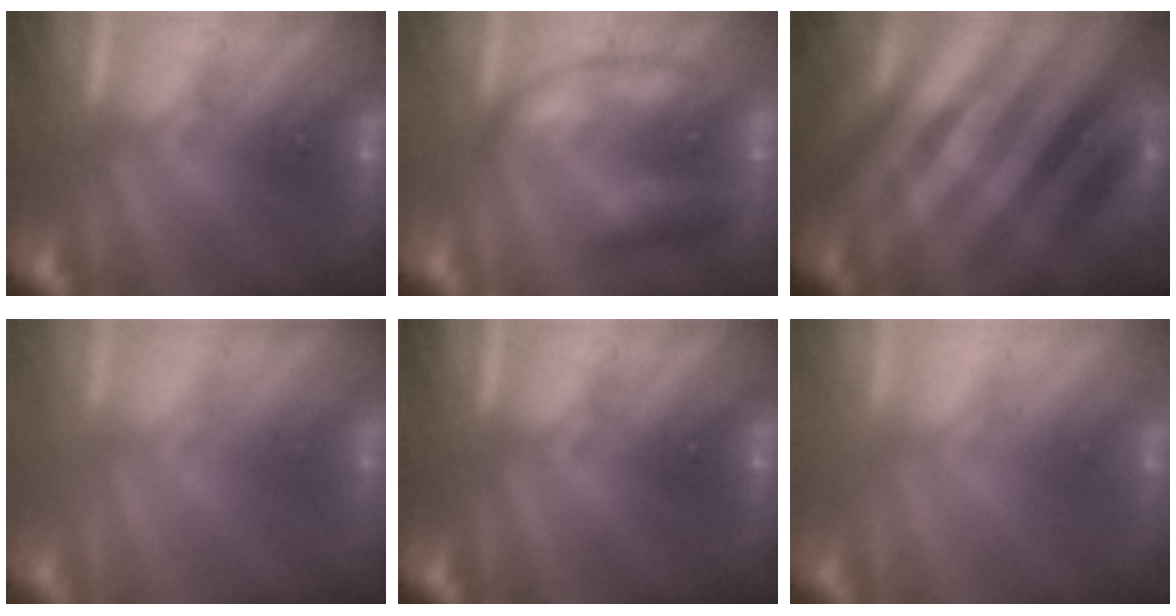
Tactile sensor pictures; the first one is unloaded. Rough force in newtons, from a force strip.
{"total": 2.6}
{"total": 2.6}
{"total": 2.7}
{"total": 0.0}
{"total": 2.4}